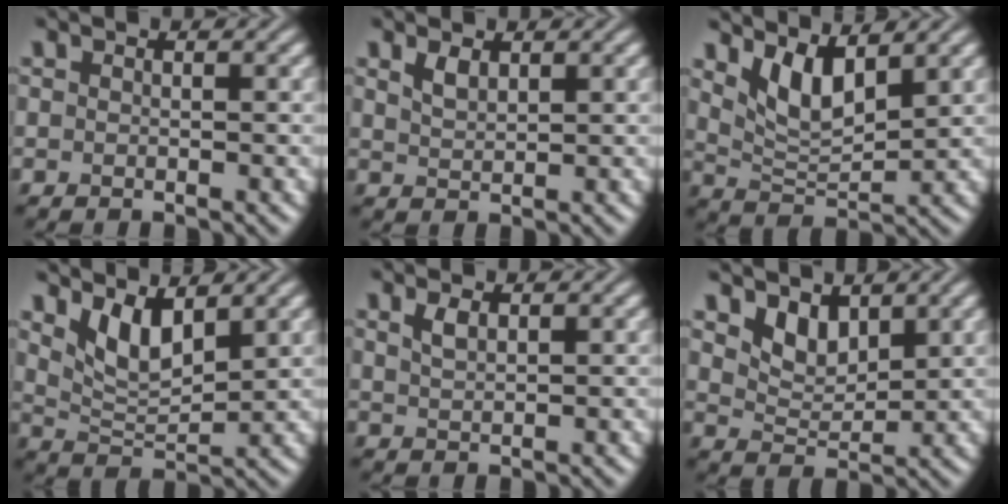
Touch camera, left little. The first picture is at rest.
{"total": 1.5, "force": [1.0, 0.7, 0.9], "torque": [-0.021, 0.000, 0.024]}
{"total": 4.8, "force": [2.6, 2.0, 3.4], "torque": [-0.076, -0.012, 0.052]}
{"total": 4.4, "force": [2.4, 1.9, 3.2], "torque": [-0.070, -0.011, 0.050]}
{"total": 1.3, "force": [0.8, 0.5, 0.9], "torque": [-0.022, 0.002, 0.019]}
{"total": 3.0, "force": [2.0, 1.7, 1.5], "torque": [-0.038, -0.013, 0.037]}